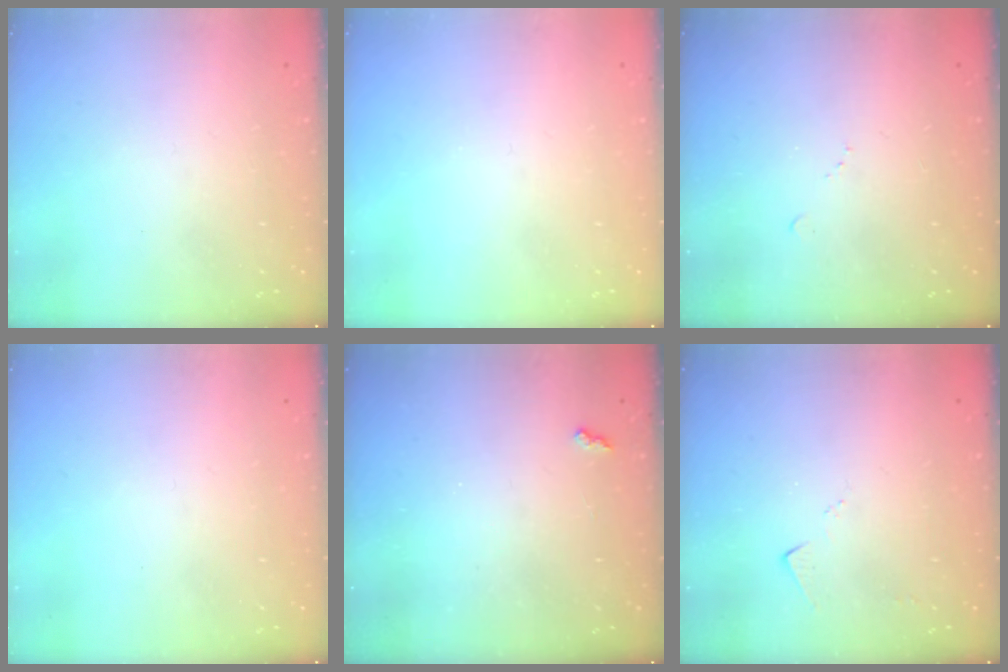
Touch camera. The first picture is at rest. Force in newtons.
{"total": 0.0}
{"total": 4.4, "press": 4.3, "slide": 0.7}
{"total": 0.0}
{"total": 2.4, "press": 2.4, "slide": 0.4}
{"total": 3.4, "press": 3.4, "slide": 0.4}